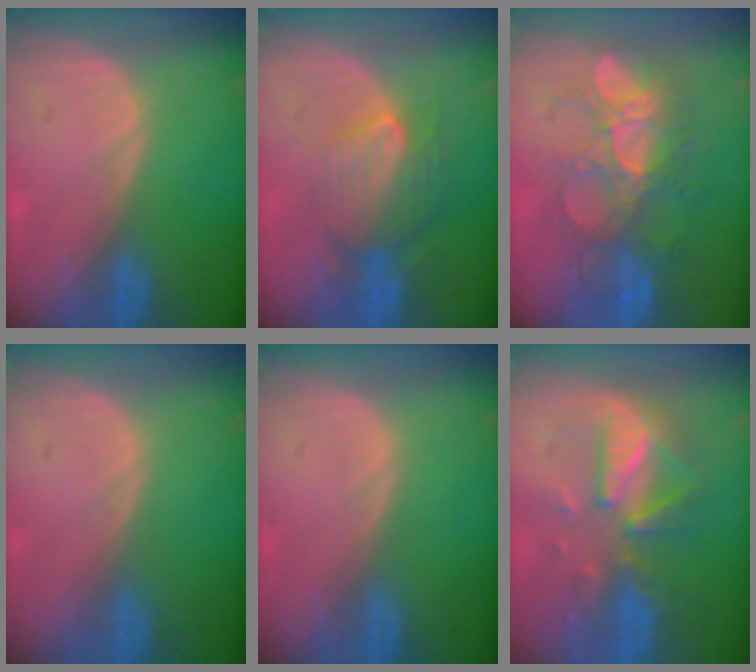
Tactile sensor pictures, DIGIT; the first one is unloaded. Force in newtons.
{"total": 7.6, "press": 7.2, "slide": 2.2}
{"total": 9.1, "press": 8.9, "slide": 1.9}
{"total": 0.0}
{"total": 0.0}
{"total": 8.1, "press": 8.0, "slide": 1.4}